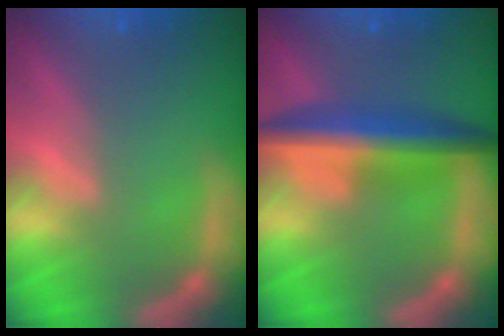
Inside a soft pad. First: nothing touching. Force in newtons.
{"total": 7.0}